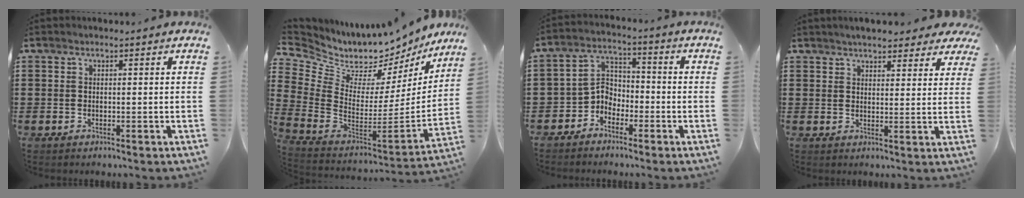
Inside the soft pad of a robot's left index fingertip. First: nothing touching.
{"total": 5.1, "force": [4.6, 2.3, -0.3], "torque": [-0.041, -0.066, 0.075]}
{"total": 3.8, "force": [-3.0, 2.2, 0.7], "torque": [-0.028, 0.006, -0.068]}
{"total": 4.4, "force": [4.1, 0.8, 1.4], "torque": [-0.032, -0.011, 0.074]}